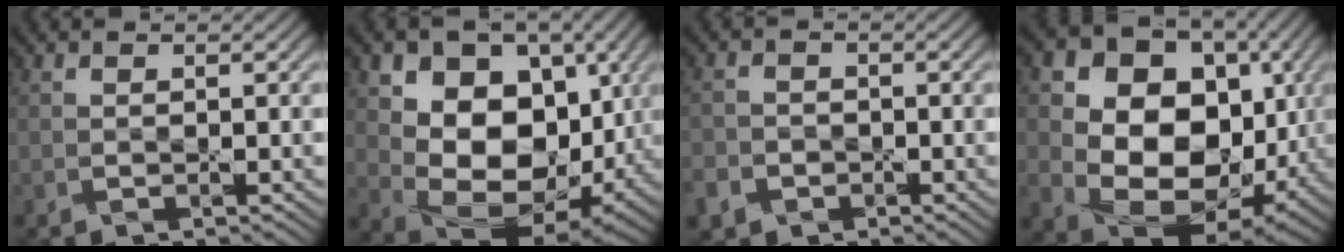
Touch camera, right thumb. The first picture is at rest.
{"total": 15.8, "force": [1.9, 11.0, 11.2], "torque": [-0.183, -0.025, 0.045]}
{"total": 3.8, "force": [-2.0, 3.0, 1.1], "torque": [-0.031, -0.007, -0.043]}
{"total": 16.8, "force": [0.7, 12.8, 10.9], "torque": [-0.206, -0.032, 0.034]}